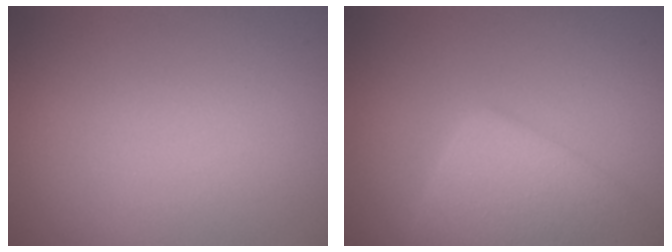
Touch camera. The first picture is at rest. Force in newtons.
{"total": 5.6, "press": 5.6, "slide": 0.4}